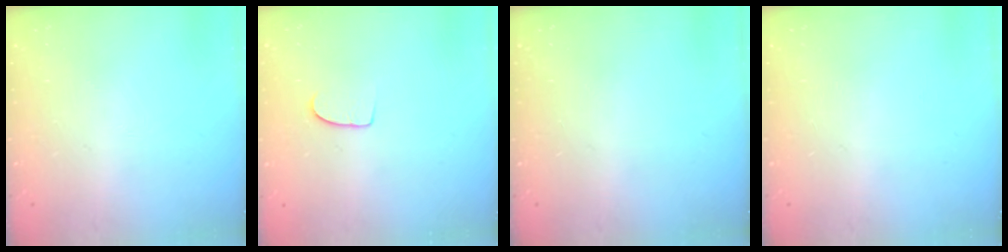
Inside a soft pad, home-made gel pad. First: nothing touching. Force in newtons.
{"total": 6.5, "press": 6.5, "slide": 0.5}
{"total": 0.0}
{"total": 0.0}